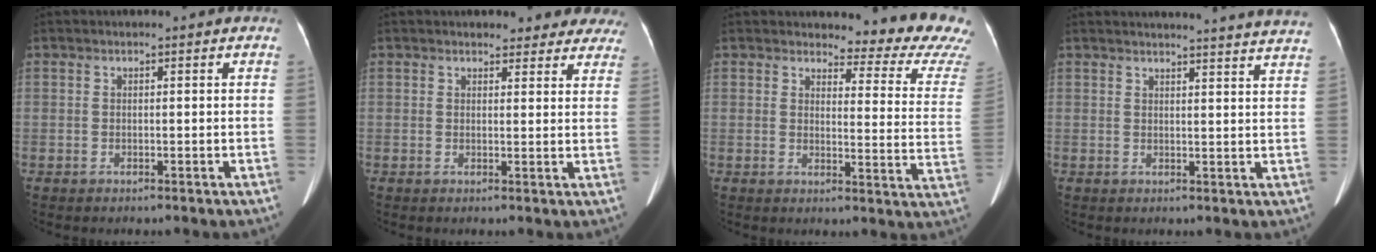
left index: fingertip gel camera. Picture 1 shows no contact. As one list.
[{"total": 8.8, "force": [8.0, 3.1, 1.7], "torque": [0.020, -0.004, 0.067]}, {"total": 13.9, "force": [13.4, 1.4, 3.2], "torque": [-0.016, -0.105, 0.120]}, {"total": 19.0, "force": [18.4, -0.5, 4.8], "torque": [-0.060, -0.060, 0.202]}]